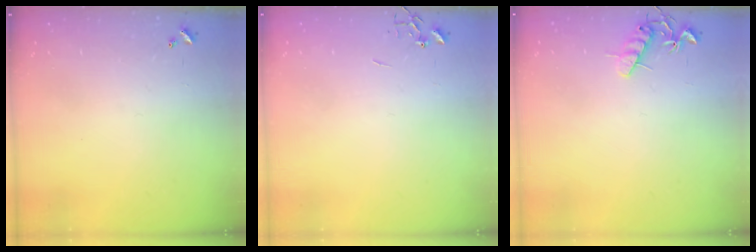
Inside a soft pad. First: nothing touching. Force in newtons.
{"total": 0.0}
{"total": 8.0, "press": 8.0, "slide": 0.4}